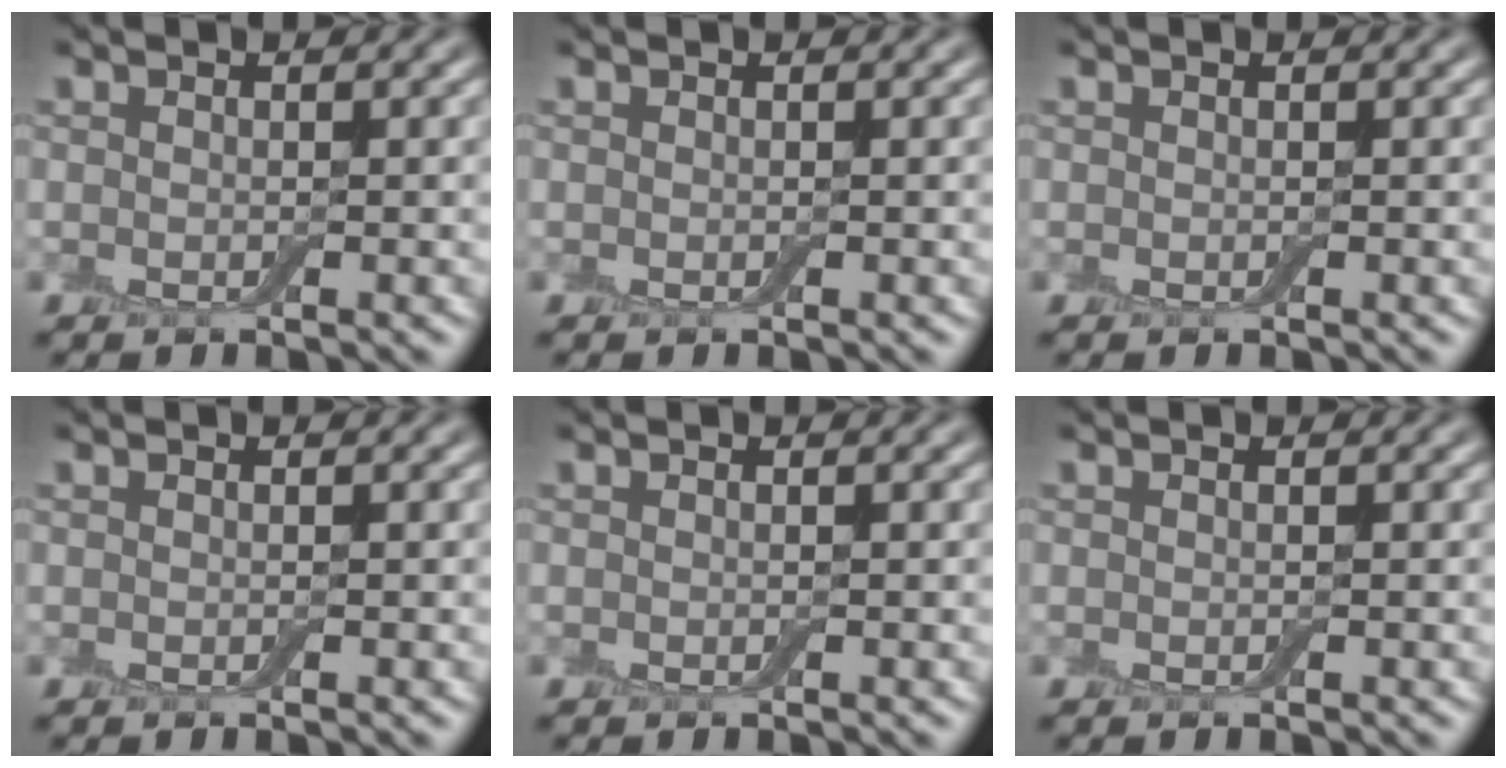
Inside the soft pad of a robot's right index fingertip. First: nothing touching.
{"total": 0.0}
{"total": 0.0}
{"total": 0.0}
{"total": 0.0}
{"total": 0.0}